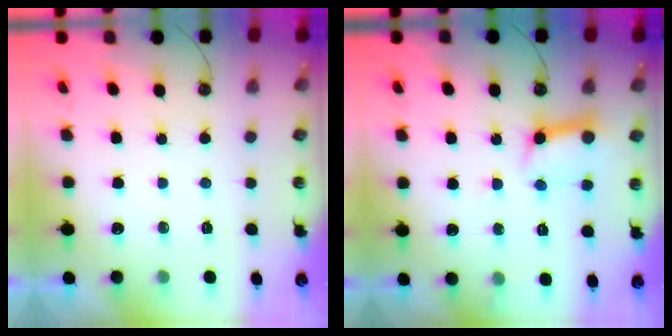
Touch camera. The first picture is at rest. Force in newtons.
{"total": 11.1, "press": 11.0, "slide": 1.2}